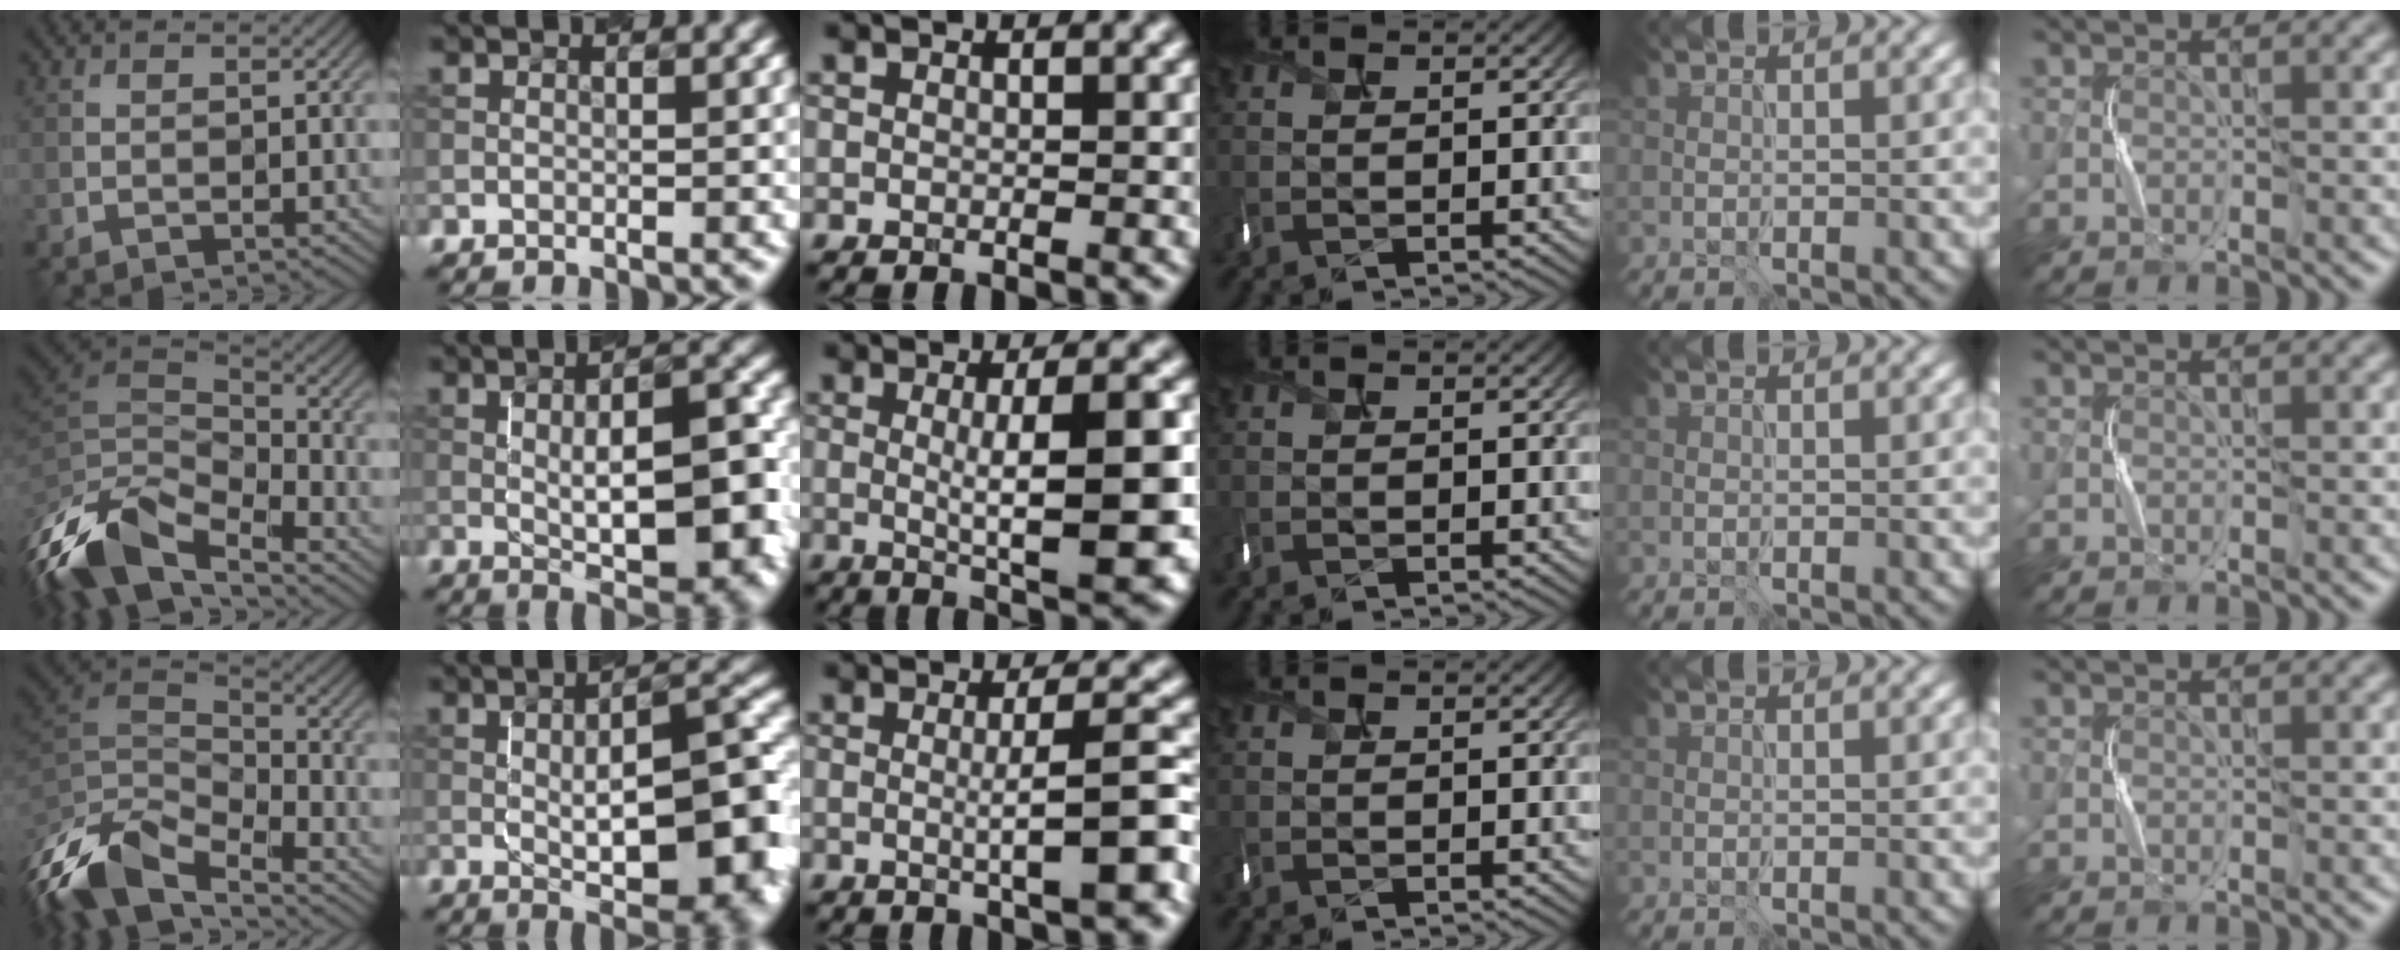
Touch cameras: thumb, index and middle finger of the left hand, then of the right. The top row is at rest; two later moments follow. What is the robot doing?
{"motion": "shake", "object": "box of matches"}